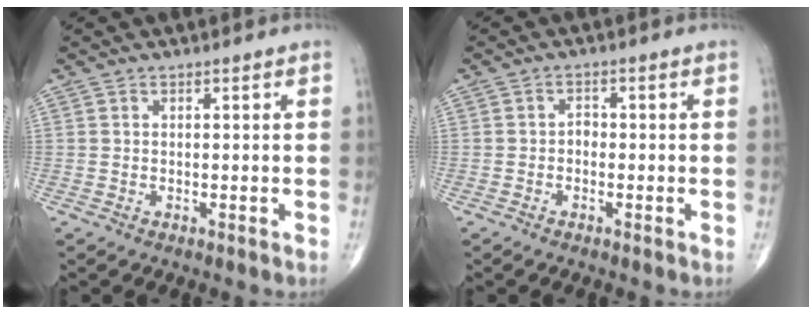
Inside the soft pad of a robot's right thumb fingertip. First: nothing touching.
{"total": 1.5, "force": [-0.5, 1.1, 0.9], "torque": [-0.005, 0.005, -0.012]}